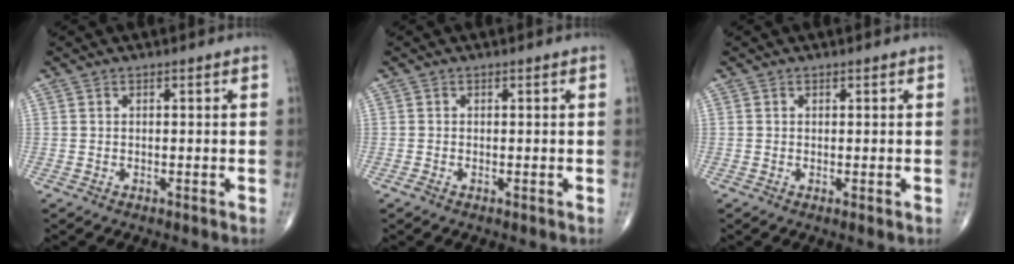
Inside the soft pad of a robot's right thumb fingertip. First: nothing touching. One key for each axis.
{"total": 0.5, "fx": -0.3, "fy": 0.2, "fz": 0.4, "tx": -0.013, "ty": -0.002, "tz": -0.009}
{"total": 0.6, "fx": -0.1, "fy": 0.1, "fz": 0.6, "tx": -0.016, "ty": -0.004, "tz": -0.001}